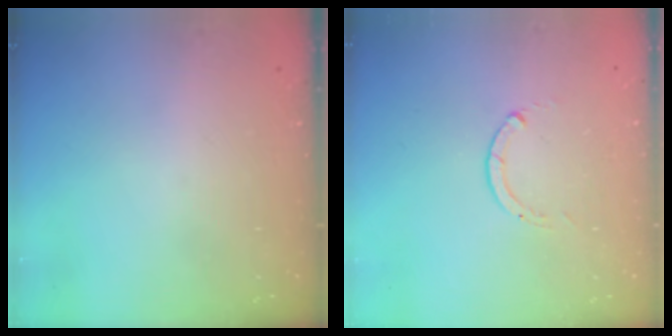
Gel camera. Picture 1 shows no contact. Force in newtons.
{"total": 0.0}